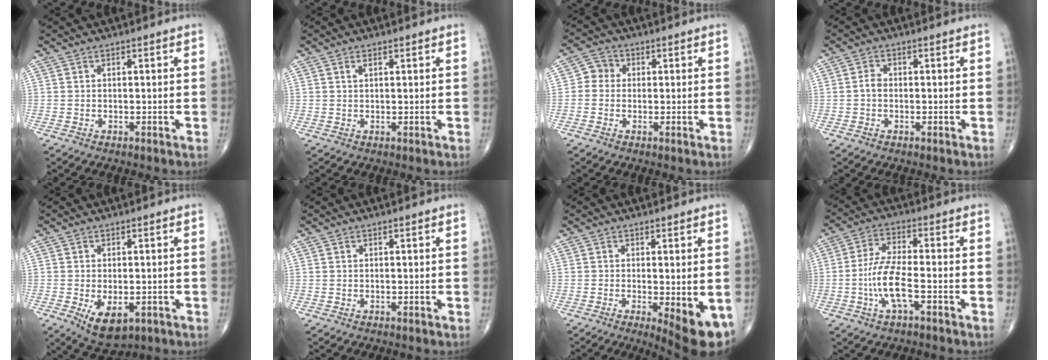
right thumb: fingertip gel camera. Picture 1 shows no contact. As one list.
[{"total": 1.1, "force": [0.6, 0.5, 0.8], "torque": [-0.014, 0.001, 0.009]}, {"total": 3.6, "force": [0.0, 3.4, 1.3], "torque": [-0.003, 0.009, -0.012]}, {"total": 1.7, "force": [-0.3, 1.3, 1.1], "torque": [-0.014, 0.005, -0.011]}, {"total": 7.3, "force": [-2.3, 4.0, 5.6], "torque": [-0.085, -0.007, -0.026]}, {"total": 0.0}, {"total": 9.8, "force": [-3.1, 2.8, 8.8], "torque": [-0.113, -0.021, -0.039]}, {"total": 8.5, "force": [-2.7, 2.5, 7.7], "torque": [-0.167, 0.021, -0.053]}]